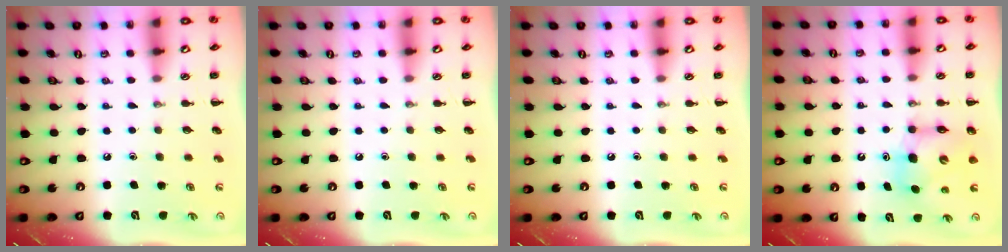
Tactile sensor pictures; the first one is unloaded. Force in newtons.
{"total": 0.0}
{"total": 0.0}
{"total": 7.0, "press": 7.0, "slide": 0.8}